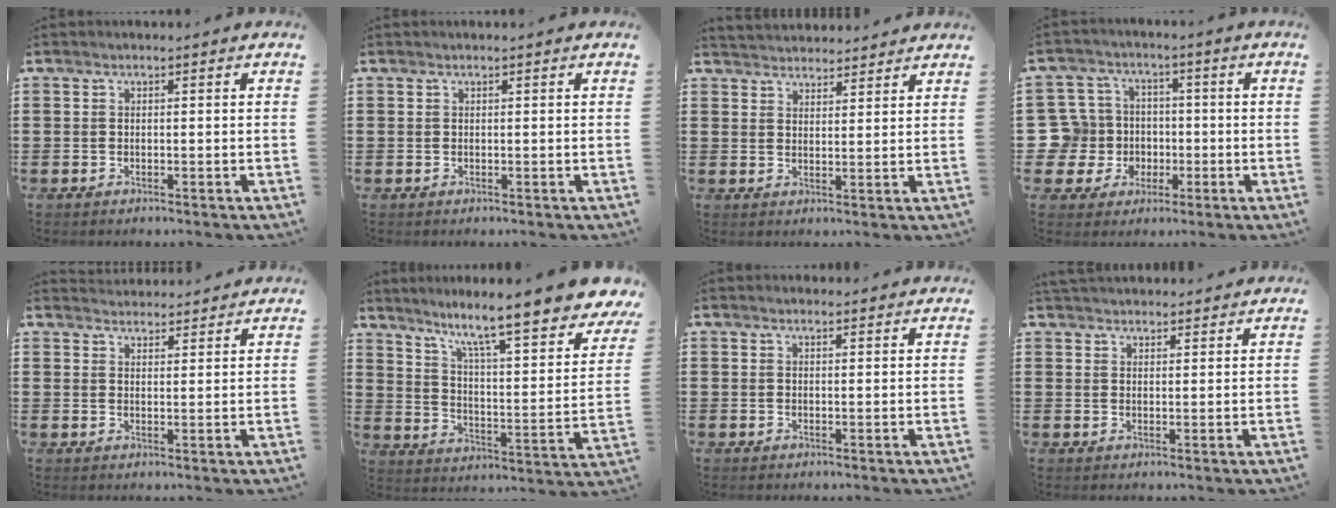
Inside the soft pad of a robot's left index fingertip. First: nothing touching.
{"total": 0.0}
{"total": 3.1, "force": [3.0, 0.3, -0.5], "torque": [0.000, -0.009, 0.058]}
{"total": 9.1, "force": [-0.4, 8.9, 2.0], "torque": [-0.107, 0.009, -0.006]}
{"total": 3.0, "force": [2.9, 0.1, -0.2], "torque": [-0.003, -0.010, 0.056]}
{"total": 9.8, "force": [8.0, 0.2, 5.7], "torque": [-0.125, -0.063, 0.123]}
{"total": 1.6, "force": [1.5, 0.1, 0.4], "torque": [-0.011, 0.002, 0.030]}
{"total": 2.8, "force": [2.8, 0.4, 0.2], "torque": [-0.011, -0.001, 0.054]}